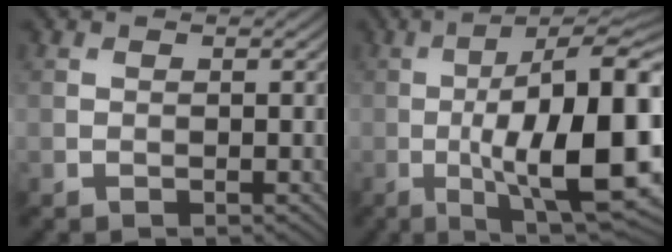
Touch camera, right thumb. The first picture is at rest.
{"total": 20.1, "force": [-3.2, 6.5, 18.7], "torque": [-0.268, -0.012, -0.043]}